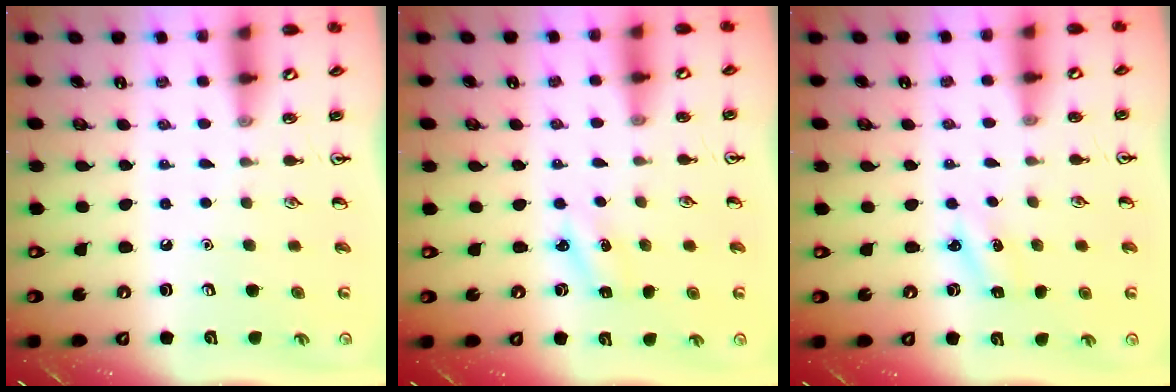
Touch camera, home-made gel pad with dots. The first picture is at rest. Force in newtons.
{"total": 2.2, "press": 2.1, "slide": 0.8}
{"total": 2.2, "press": 2.1, "slide": 0.8}